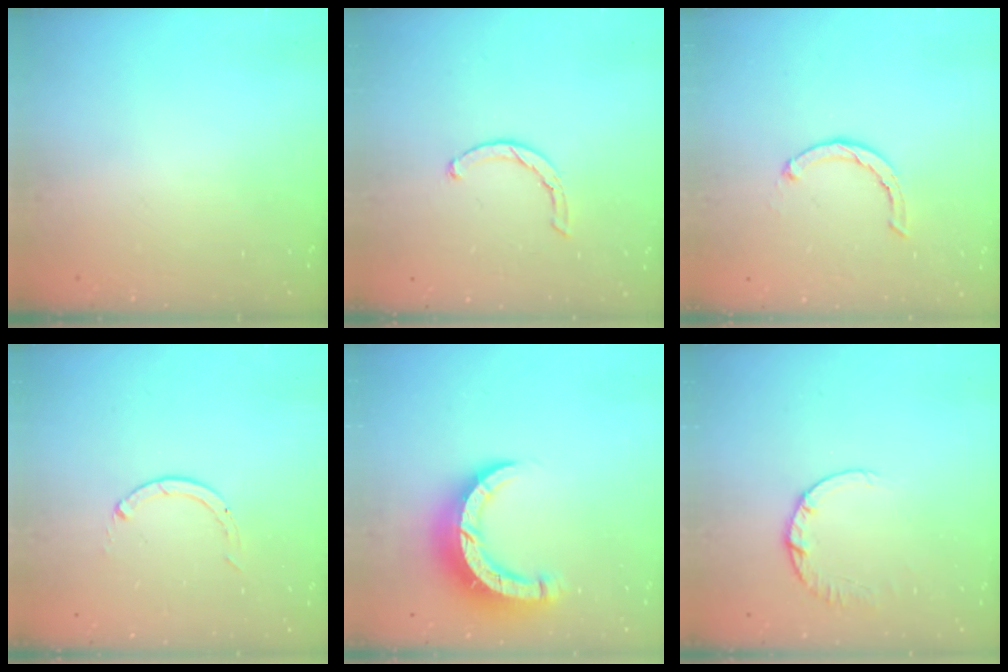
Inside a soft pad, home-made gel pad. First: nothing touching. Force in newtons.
{"total": 1.9, "press": 1.9, "slide": 0.3}
{"total": 3.1, "press": 3.0, "slide": 0.5}
{"total": 0.0}
{"total": 10.6, "press": 10.5, "slide": 1.1}
{"total": 2.4, "press": 2.4, "slide": 0.2}